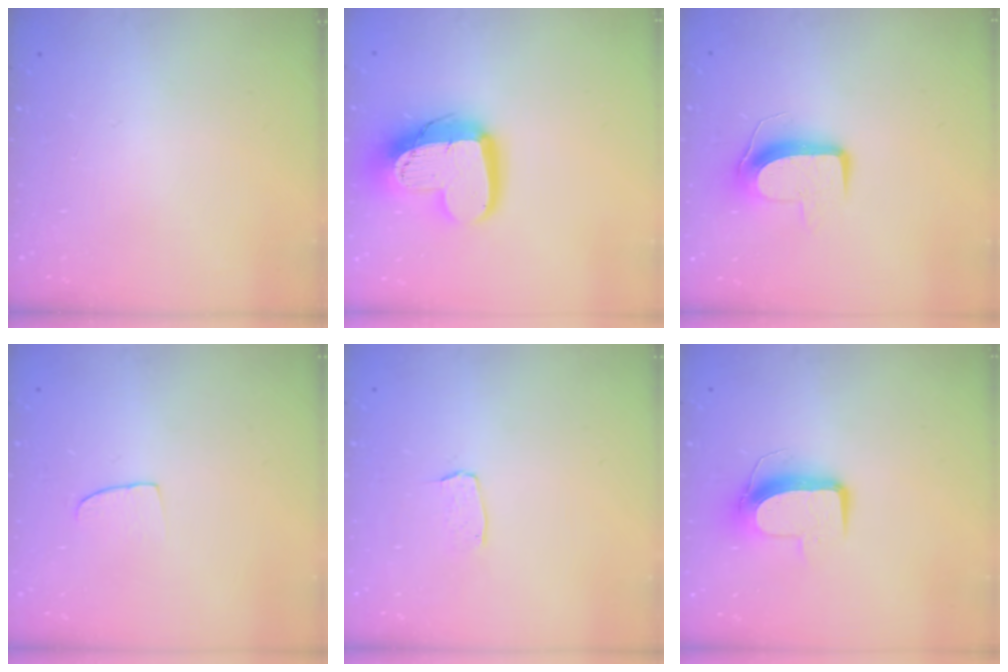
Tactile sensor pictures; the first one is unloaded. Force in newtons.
{"total": 16.5, "press": 16.5, "slide": 1.4}
{"total": 9.3, "press": 9.3, "slide": 0.6}
{"total": 5.5, "press": 5.4, "slide": 0.5}
{"total": 3.0, "press": 3.0, "slide": 0.2}
{"total": 10.1, "press": 10.1, "slide": 0.2}